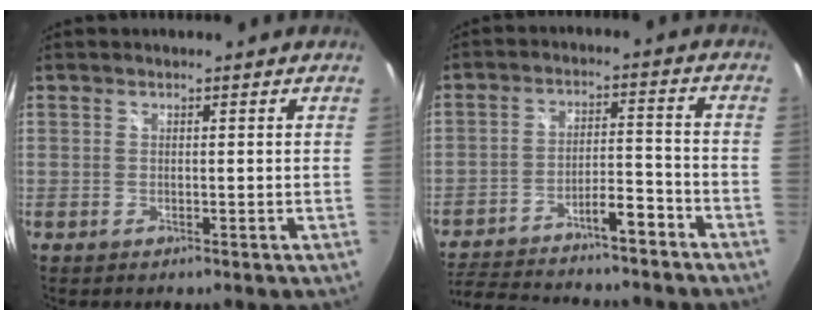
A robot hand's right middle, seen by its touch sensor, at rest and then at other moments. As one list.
[{"total": 17.5, "force": [-14.7, 4.3, 8.6], "torque": [-0.163, 0.016, -0.215]}]